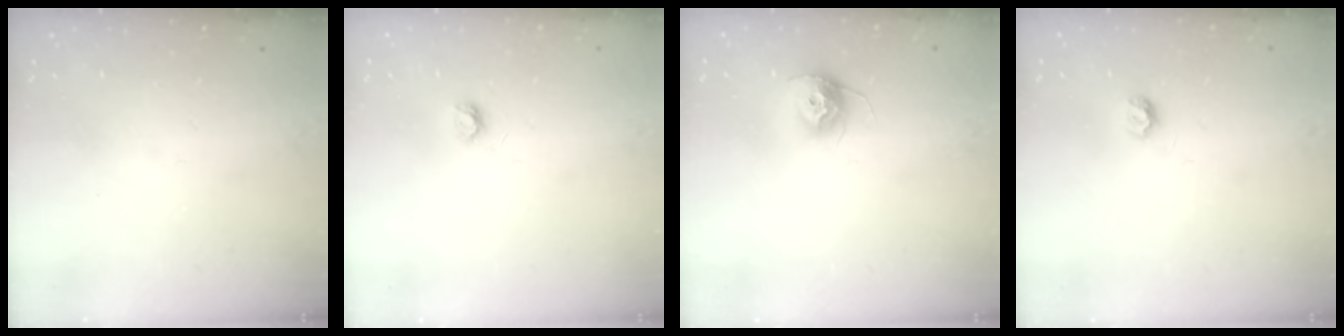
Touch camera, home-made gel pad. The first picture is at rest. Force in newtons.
{"total": 3.8, "press": 3.8, "slide": 0.4}
{"total": 10.3, "press": 10.3, "slide": 0.4}
{"total": 5.5, "press": 5.4, "slide": 0.6}